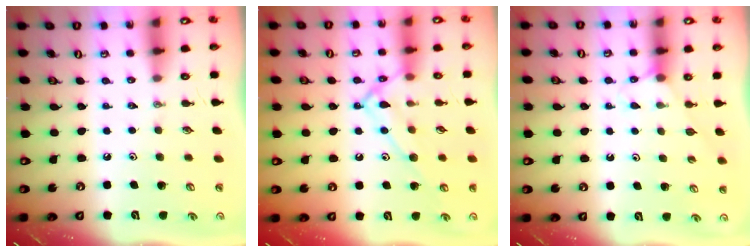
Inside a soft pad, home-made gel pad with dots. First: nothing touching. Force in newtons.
{"total": 12.3, "press": 12.3, "slide": 1.0}
{"total": 5.5, "press": 5.4, "slide": 0.6}